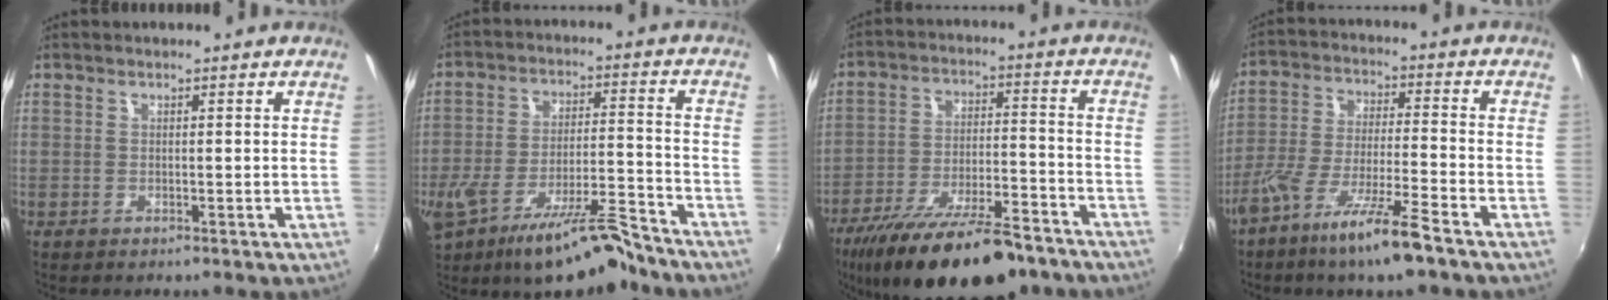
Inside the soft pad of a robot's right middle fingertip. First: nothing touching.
{"total": 14.8, "force": [-11.1, 3.1, 9.2], "torque": [-0.171, -0.020, -0.182]}
{"total": 22.1, "force": [-17.0, 6.5, 12.4], "torque": [-0.229, -0.031, -0.256]}
{"total": 11.6, "force": [-7.9, 0.6, 8.5], "torque": [-0.171, -0.018, -0.146]}